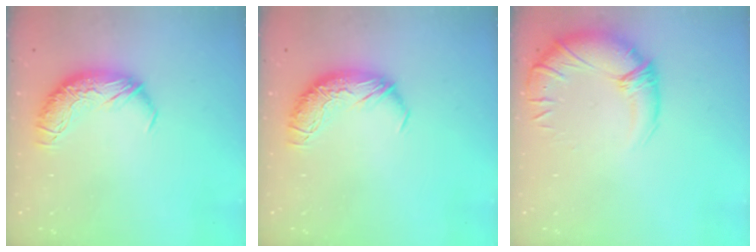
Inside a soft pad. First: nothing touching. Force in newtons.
{"total": 0.0}
{"total": 2.8, "press": 0.1, "slide": 2.8}